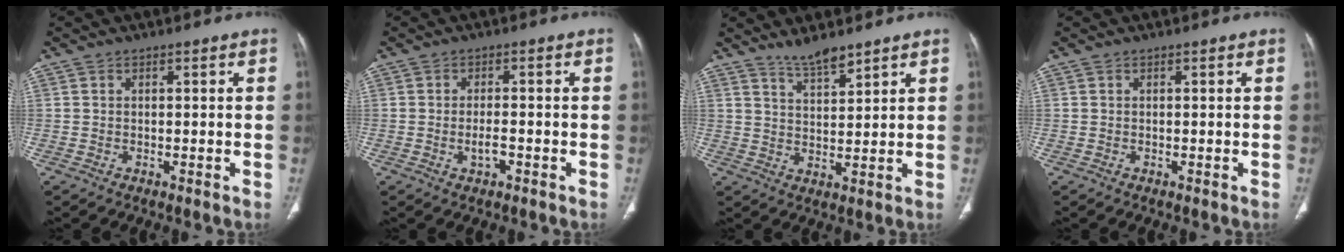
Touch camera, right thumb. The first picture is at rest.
{"total": 2.7, "force": [-1.1, 1.1, 2.3], "torque": [-0.043, 0.003, -0.017]}
{"total": 5.1, "force": [4.5, 0.7, 2.3], "torque": [-0.032, -0.031, 0.087]}
{"total": 0.0}